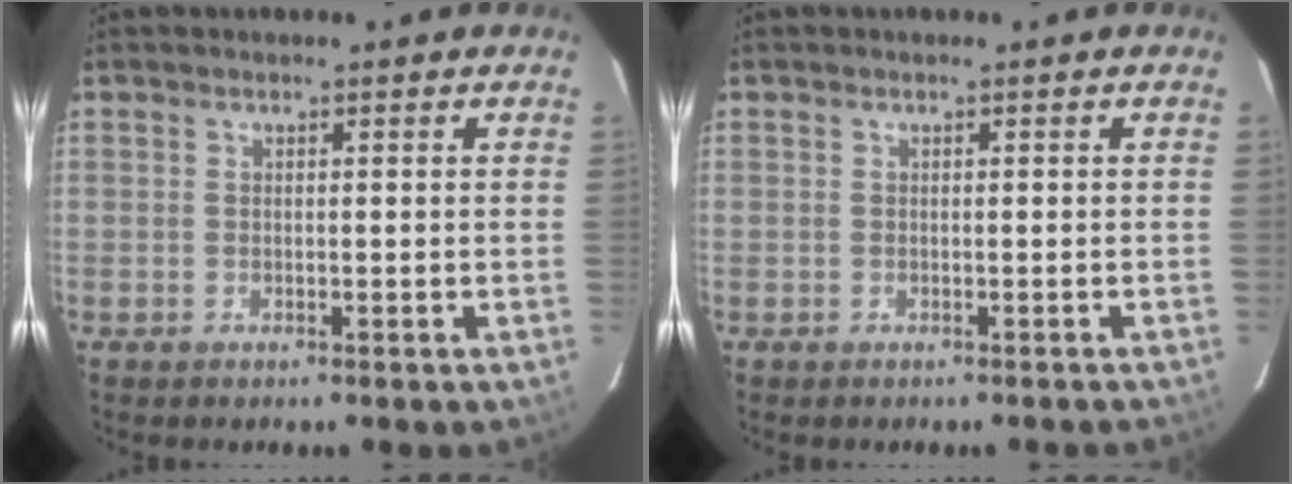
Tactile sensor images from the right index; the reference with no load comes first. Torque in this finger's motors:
{"motor_torque": [-0.86, -0.88, -0.62, -0.10]}